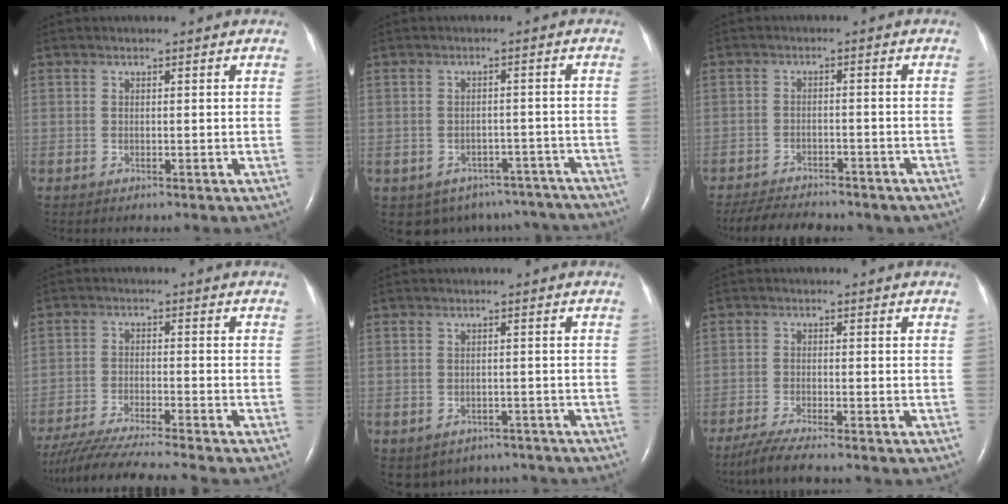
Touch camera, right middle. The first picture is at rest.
{"total": 11.6, "force": [-9.5, 6.4, 2.1], "torque": [-0.028, 0.018, -0.096]}
{"total": 11.2, "force": [-9.6, 3.3, 4.8], "torque": [-0.087, -0.002, -0.128]}
{"total": 12.1, "force": [-10.7, -1.6, 5.5], "torque": [-0.087, -0.028, -0.177]}
{"total": 7.1, "force": [-5.5, 4.3, 1.2], "torque": [-0.016, 0.011, -0.060]}
{"total": 4.6, "force": [-3.7, -0.4, 2.7], "torque": [-0.059, -0.015, -0.071]}